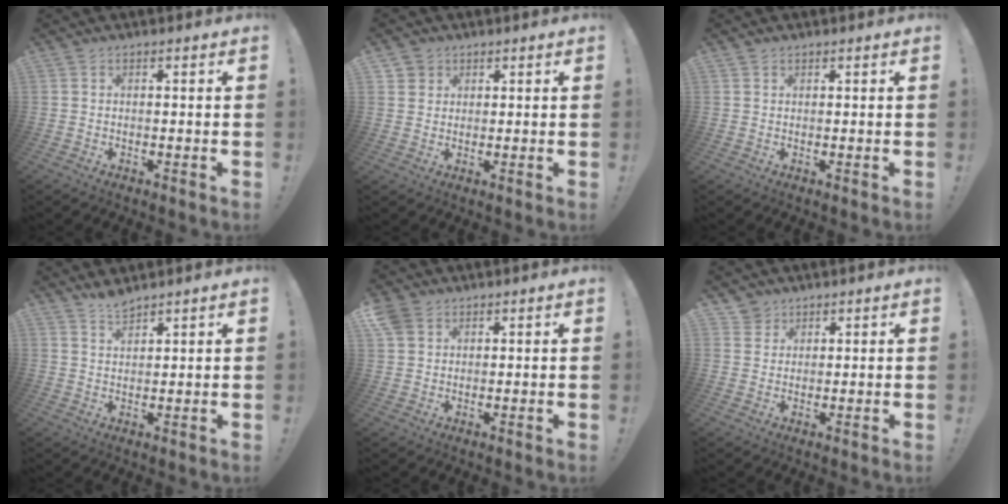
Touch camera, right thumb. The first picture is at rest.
{"total": 3.0, "force": [1.8, 2.5, 0.3], "torque": [0.000, -0.009, 0.030]}
{"total": 0.9, "force": [0.7, 0.6, 0.1], "torque": [0.001, -0.002, 0.013]}
{"total": 3.7, "force": [3.5, 0.7, 1.0], "torque": [-0.014, -0.022, 0.061]}
{"total": 4.3, "force": [2.5, 3.2, 1.6], "torque": [-0.033, -0.003, 0.052]}
{"total": 3.6, "force": [2.5, 2.6, 0.1], "torque": [-0.005, -0.013, 0.048]}